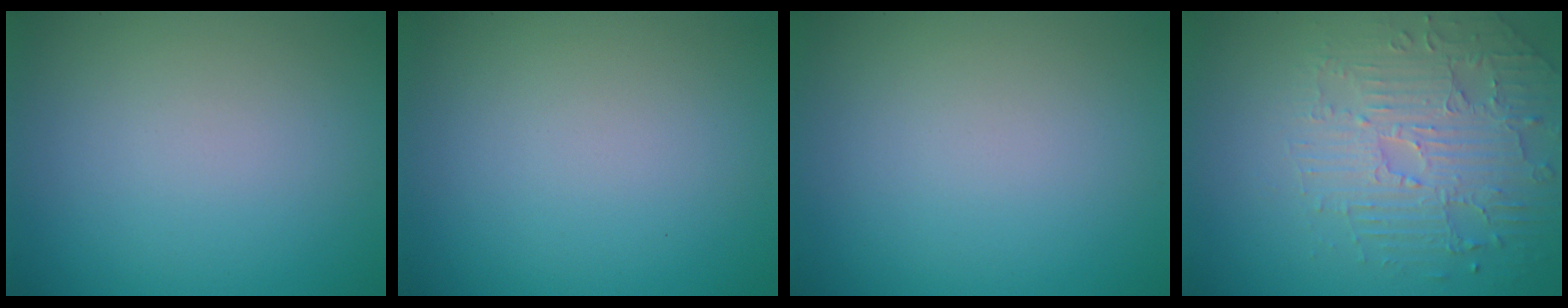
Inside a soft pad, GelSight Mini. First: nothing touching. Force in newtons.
{"total": 0.0}
{"total": 0.0}
{"total": 4.7, "press": 4.0, "slide": 2.5}